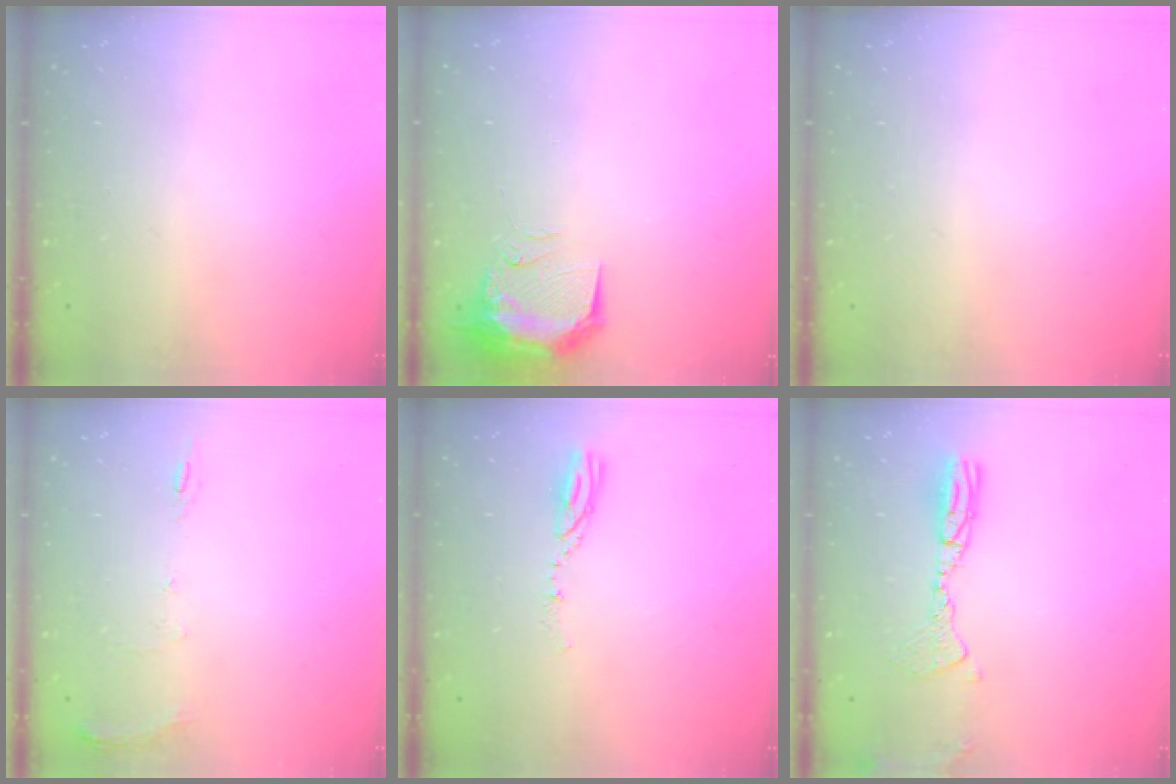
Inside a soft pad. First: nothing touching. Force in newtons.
{"total": 14.8, "press": 11.3, "slide": 9.5}
{"total": 0.0}
{"total": 7.4, "press": 7.4, "slide": 0.8}
{"total": 3.9, "press": 3.9, "slide": 0.4}
{"total": 10.0, "press": 9.7, "slide": 2.6}